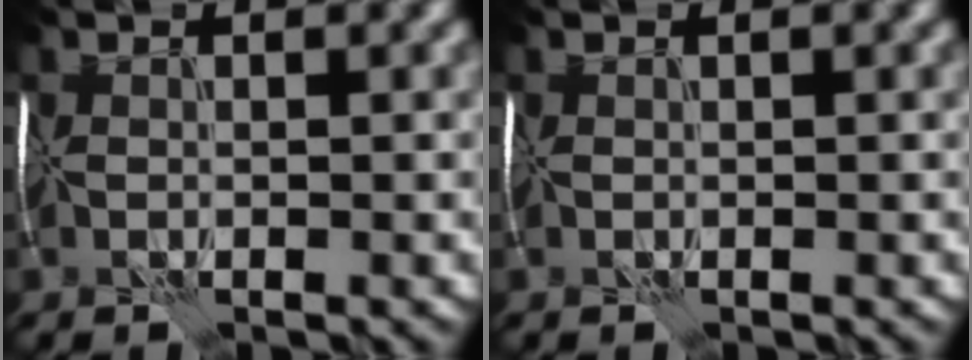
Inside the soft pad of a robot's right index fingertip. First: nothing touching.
{"total": 0.0}